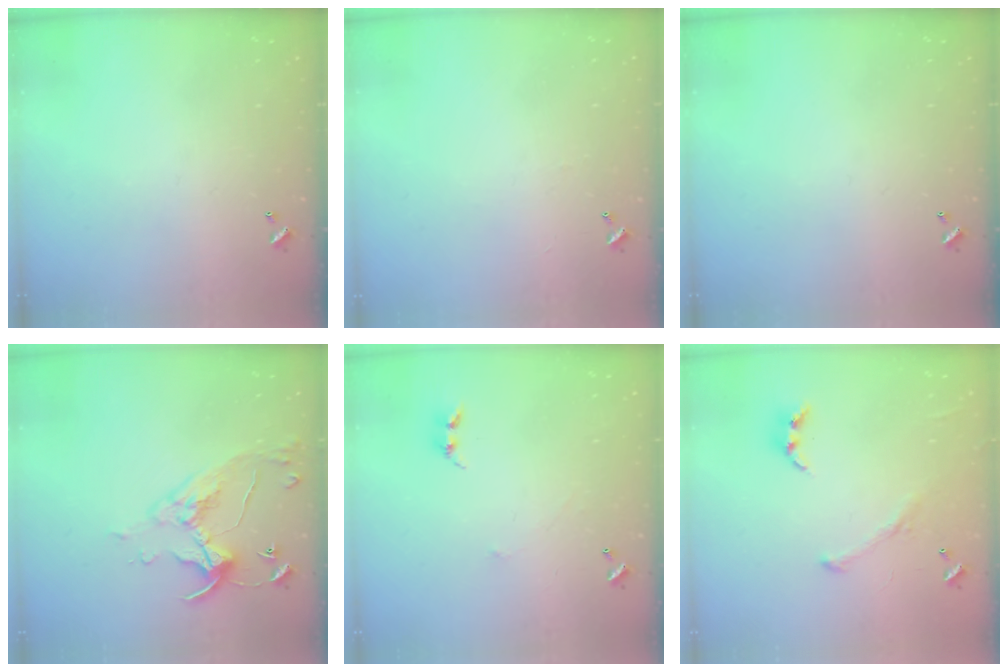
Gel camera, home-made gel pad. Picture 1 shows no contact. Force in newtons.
{"total": 2.6, "press": 2.6, "slide": 0.4}
{"total": 0.0}
{"total": 6.8, "press": 6.7, "slide": 0.8}
{"total": 2.6, "press": 2.6, "slide": 0.3}
{"total": 1.6, "press": 1.4, "slide": 0.8}